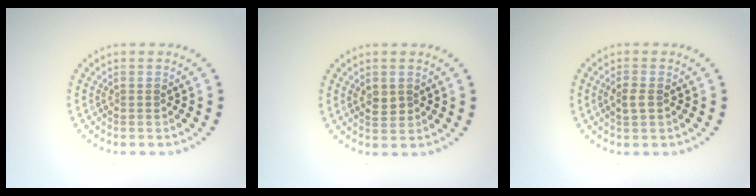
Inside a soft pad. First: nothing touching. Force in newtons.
{"total": 1.4, "press": 1.4, "slide": 0.3}
{"total": 1.4, "press": 1.4, "slide": 0.2}